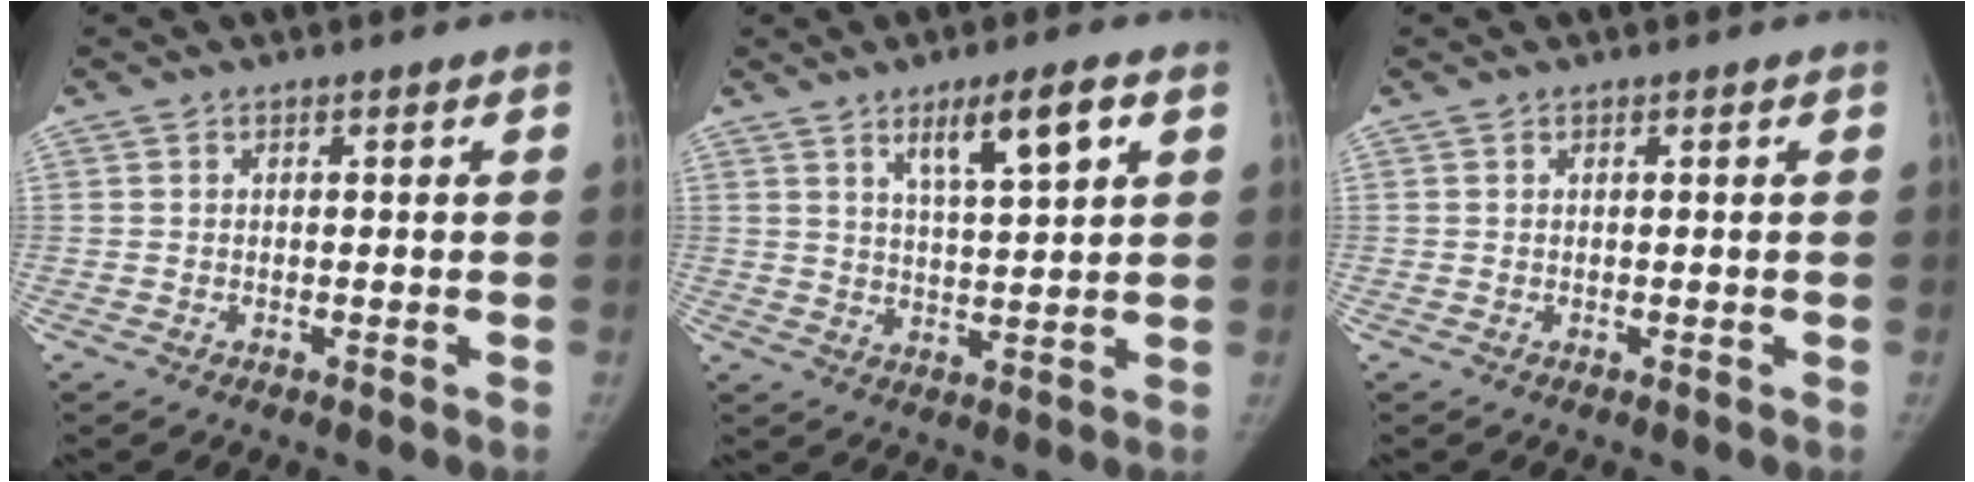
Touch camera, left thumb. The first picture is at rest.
{"total": 8.4, "force": [4.2, 1.7, 7.1], "torque": [-0.114, -0.019, 0.074]}
{"total": 0.0}